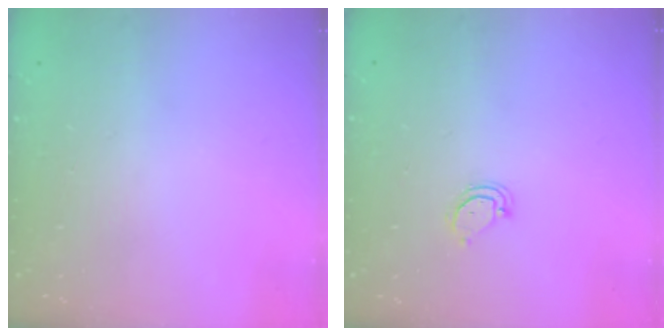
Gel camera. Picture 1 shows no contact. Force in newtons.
{"total": 3.4, "press": 3.4, "slide": 0.6}